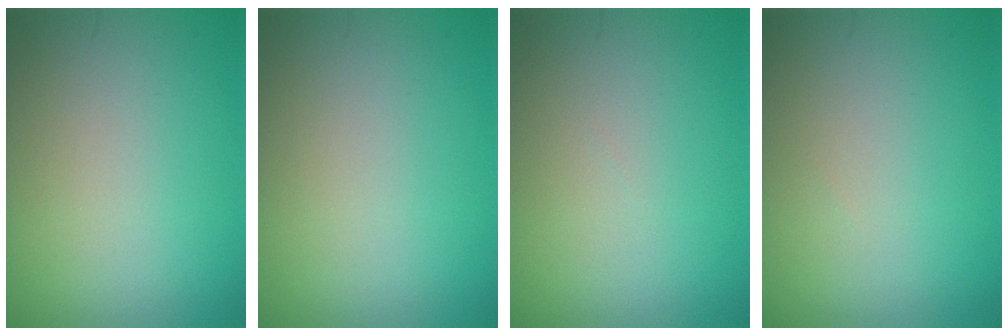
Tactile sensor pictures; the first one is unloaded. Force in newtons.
{"total": 0.0}
{"total": 0.0}
{"total": 0.0}